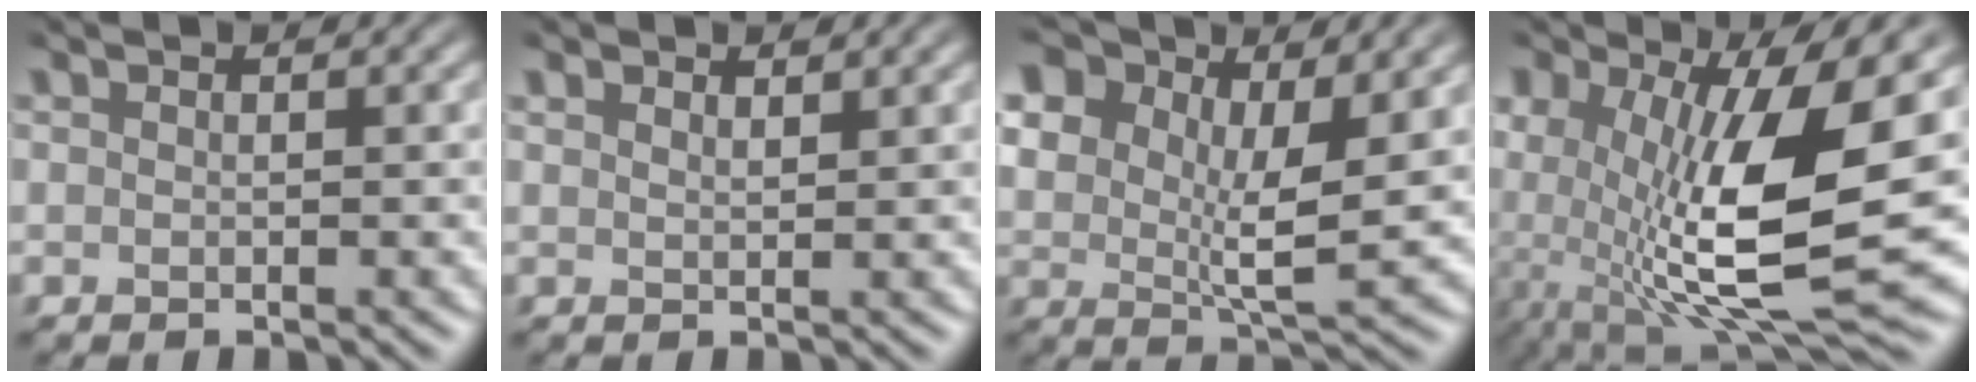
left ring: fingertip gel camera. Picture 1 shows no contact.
{"total": 1.2, "force": [1.1, 0.4, 0.4], "torque": [-0.010, 0.000, 0.020]}
{"total": 10.0, "force": [4.0, 5.7, 7.2], "torque": [-0.139, -0.005, 0.077]}
{"total": 12.3, "force": [-0.9, 4.7, 11.4], "torque": [-0.217, -0.033, -0.009]}